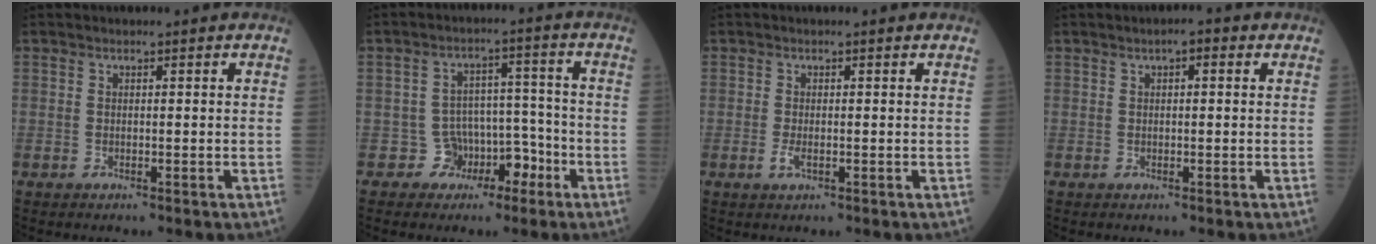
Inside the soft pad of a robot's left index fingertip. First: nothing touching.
{"total": 5.4, "force": [-3.0, 4.4, 0.6], "torque": [0.010, 0.026, -0.040]}
{"total": 1.5, "force": [-0.2, 0.4, 1.4], "torque": [-0.030, -0.002, -0.002]}
{"total": 2.1, "force": [1.0, 0.8, 1.7], "torque": [-0.025, 0.012, 0.011]}